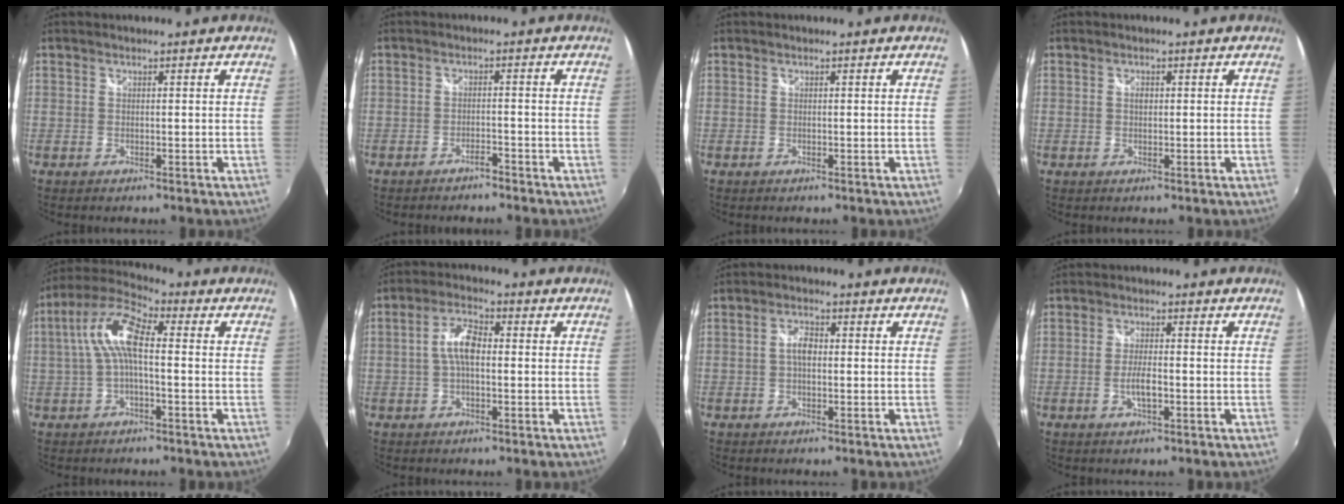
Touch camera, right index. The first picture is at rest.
{"total": 2.2, "force": [-2.1, 0.5, 0.7], "torque": [-0.020, 0.000, -0.033]}
{"total": 0.0}
{"total": 1.0, "force": [0.1, 0.7, 0.7], "torque": [-0.011, 0.003, 0.001]}
{"total": 9.7, "force": [0.4, 3.3, 9.1], "torque": [-0.190, 0.025, 0.004]}
{"total": 5.8, "force": [-0.3, 2.6, 5.2], "torque": [-0.105, 0.015, -0.007]}
{"total": 3.0, "force": [-0.1, 1.6, 2.5], "torque": [-0.047, 0.008, -0.003]}
{"total": 3.6, "force": [-1.2, 0.9, 3.3], "torque": [-0.068, -0.001, -0.022]}